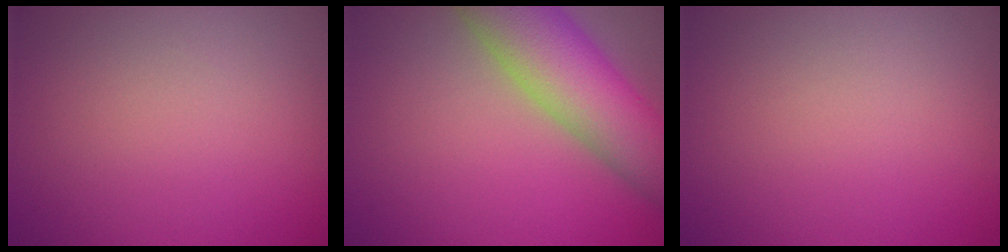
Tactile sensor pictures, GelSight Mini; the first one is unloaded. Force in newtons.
{"total": 9.3, "press": 9.3, "slide": 0.7}
{"total": 0.0}